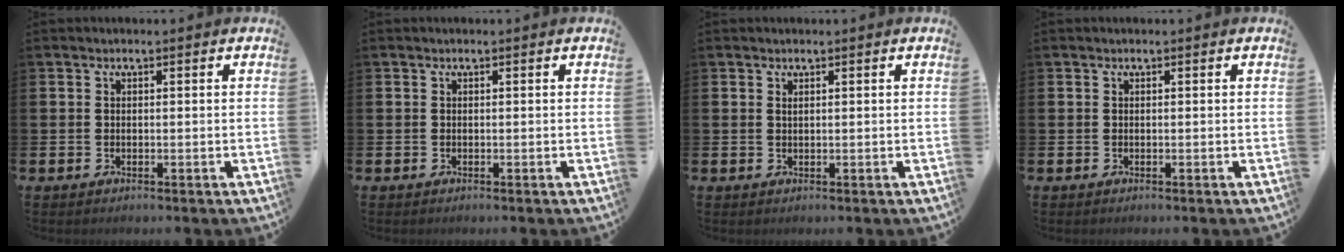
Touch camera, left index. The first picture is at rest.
{"total": 0.0}
{"total": 0.5, "force": [0.4, 0.0, 0.3], "torque": [-0.007, -0.001, 0.008]}
{"total": 0.0}